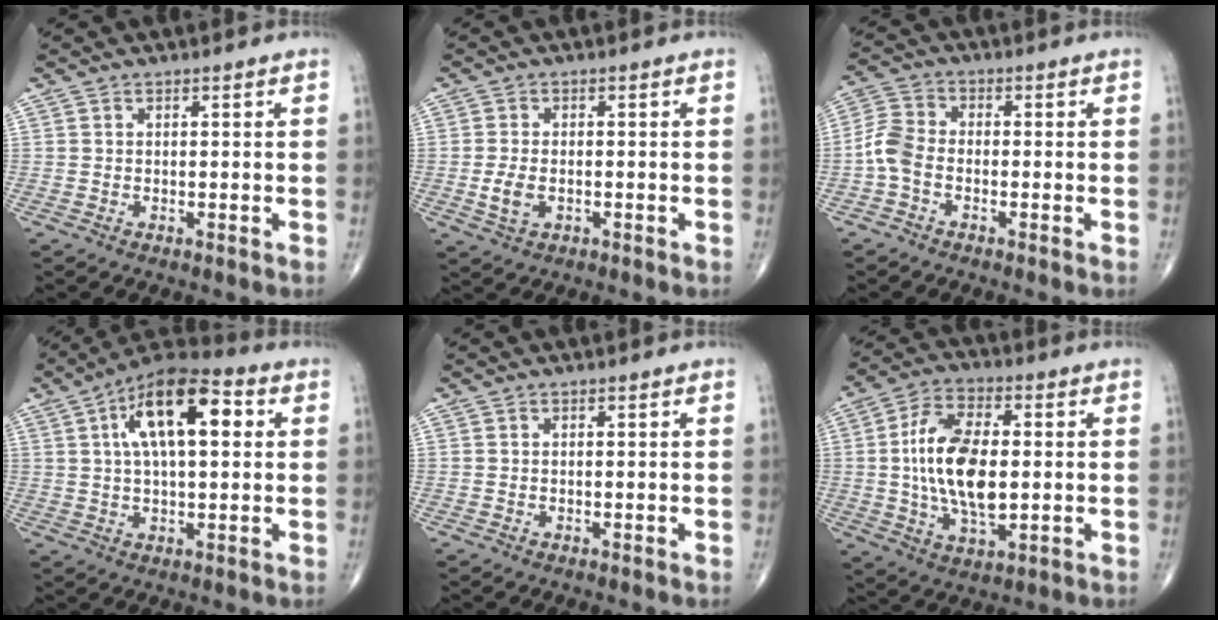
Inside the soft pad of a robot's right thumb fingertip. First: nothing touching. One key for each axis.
{"total": 3.8, "fx": -0.8, "fy": 2.2, "fz": 2.9, "tx": -0.059, "ty": 0.000, "tz": -0.012}
{"total": 5.1, "fx": -1.8, "fy": 3.2, "fz": 3.6, "tx": -0.080, "ty": 0.017, "tz": -0.050}
{"total": 16.2, "fx": 4.4, "fy": 7.1, "fz": 13.9, "tx": -0.217, "ty": 0.019, "tz": 0.064}
{"total": 0.0}
{"total": 16.0, "fx": 0.3, "fy": 7.9, "fz": 13.9, "tx": -0.258, "ty": 0.000, "tz": 0.006}